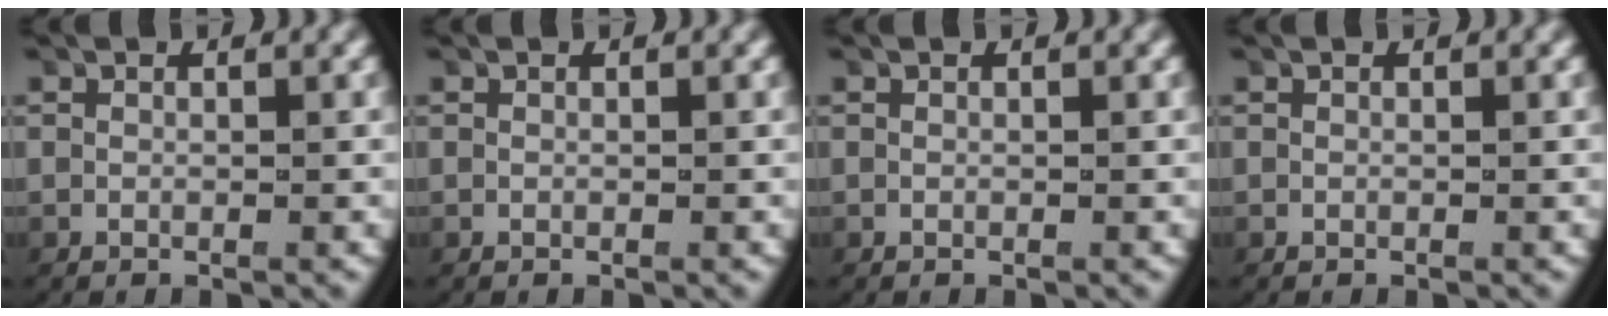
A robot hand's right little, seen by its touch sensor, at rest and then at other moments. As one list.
[{"total": 0.0}, {"total": 0.0}, {"total": 0.0}]